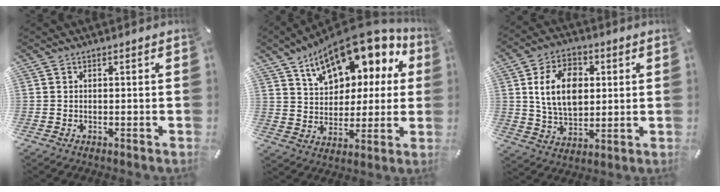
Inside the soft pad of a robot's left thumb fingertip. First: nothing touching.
{"total": 15.6, "force": [10.1, 8.6, 8.1], "torque": [-0.144, -0.063, 0.178]}
{"total": 12.6, "force": [2.5, 9.1, 8.3], "torque": [-0.158, 0.008, 0.043]}